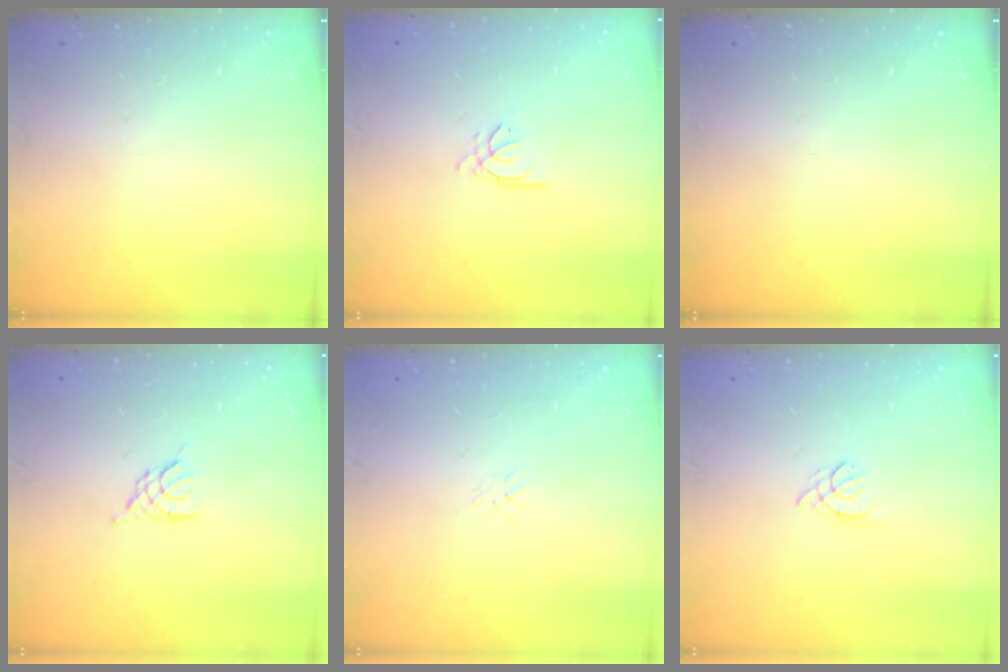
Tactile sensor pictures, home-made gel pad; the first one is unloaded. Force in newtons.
{"total": 0.7, "press": 0.6, "slide": 0.3}
{"total": 0.0}
{"total": 2.3, "press": 2.3, "slide": 0.5}
{"total": 1.2, "press": 1.1, "slide": 0.3}
{"total": 3.0, "press": 2.9, "slide": 0.7}